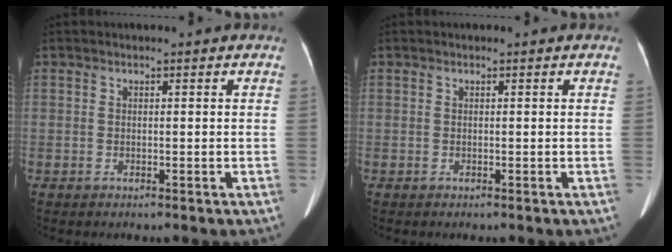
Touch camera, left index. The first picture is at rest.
{"total": 0.0}